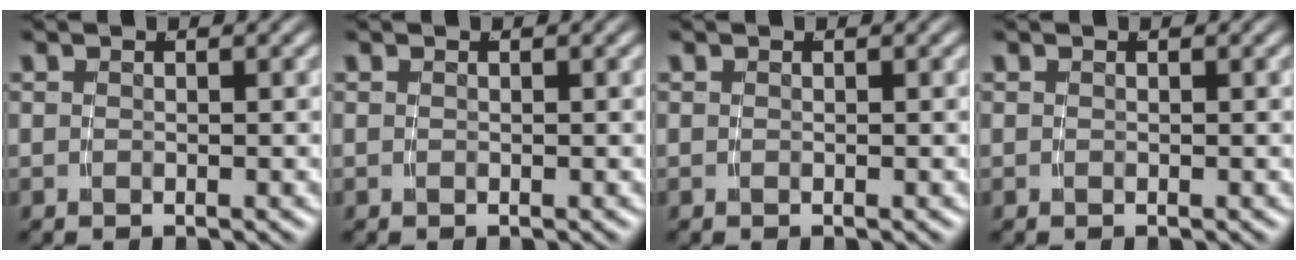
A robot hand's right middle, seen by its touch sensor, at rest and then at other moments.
{"total": 0.0}
{"total": 0.0}
{"total": 0.0}